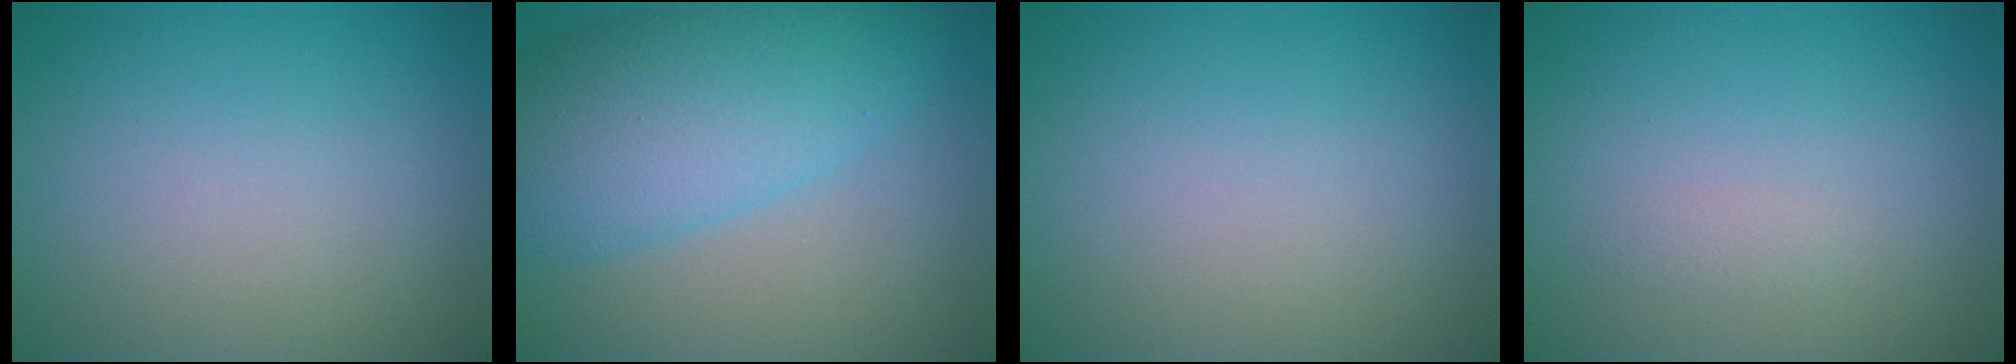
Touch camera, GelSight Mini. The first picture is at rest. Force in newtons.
{"total": 7.9, "press": 7.9, "slide": 0.2}
{"total": 0.0}
{"total": 0.6, "press": 0.6, "slide": 0.0}